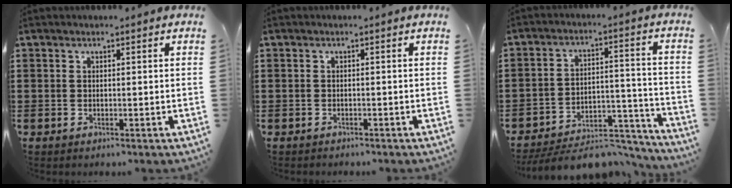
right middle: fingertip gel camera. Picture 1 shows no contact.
{"total": 0.7, "force": [-0.7, 0.3, -0.1], "torque": [0.001, 0.001, -0.015]}
{"total": 7.1, "force": [-6.6, 1.4, 2.2], "torque": [-0.034, 0.015, -0.126]}